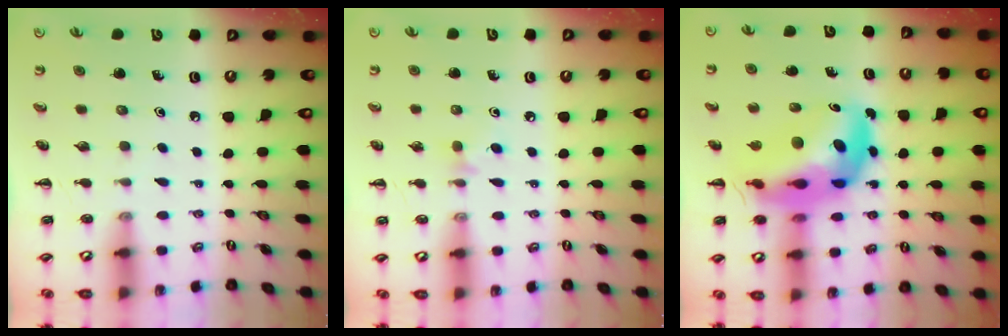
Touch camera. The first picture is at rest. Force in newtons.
{"total": 4.0, "press": 3.7, "slide": 1.5}
{"total": 15.2, "press": 14.6, "slide": 4.3}